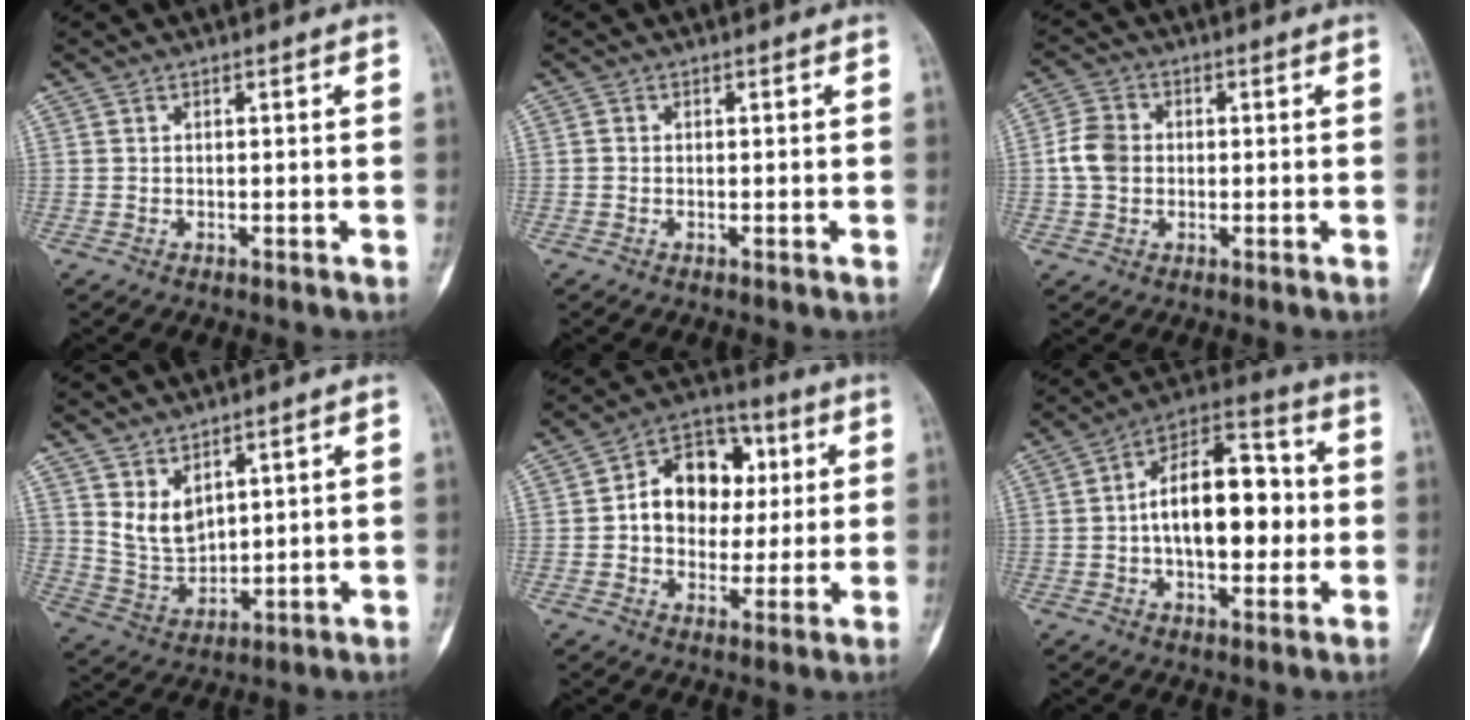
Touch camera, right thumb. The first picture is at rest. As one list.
[{"total": 0.6, "force": [-0.1, 0.5, 0.2], "torque": [-0.002, 0.001, -0.004]}, {"total": 5.9, "force": [-0.1, 4.8, 3.4], "torque": [-0.058, 0.011, -0.010]}, {"total": 7.1, "force": [3.9, 4.2, 4.2], "torque": [-0.060, -0.036, 0.095]}, {"total": 14.3, "force": [1.8, 10.9, 9.0], "torque": [-0.092, 0.018, 0.023]}, {"total": 17.2, "force": [-0.2, 9.4, 14.5], "torque": [-0.199, 0.034, -0.010]}]